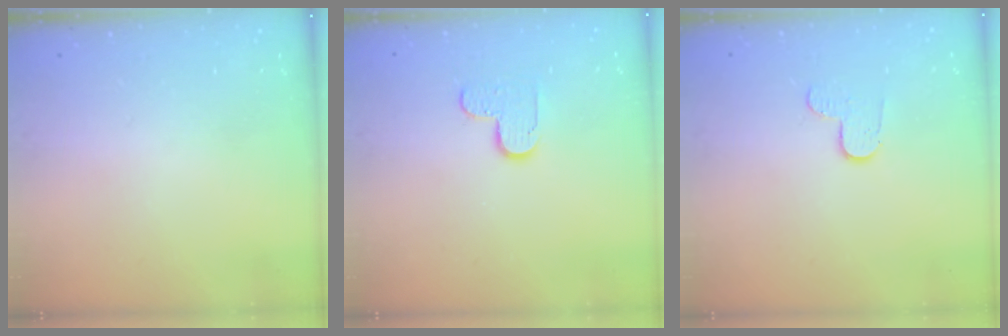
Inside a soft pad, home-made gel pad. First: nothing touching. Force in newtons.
{"total": 5.5, "press": 5.5, "slide": 0.5}
{"total": 5.5, "press": 5.5, "slide": 0.5}